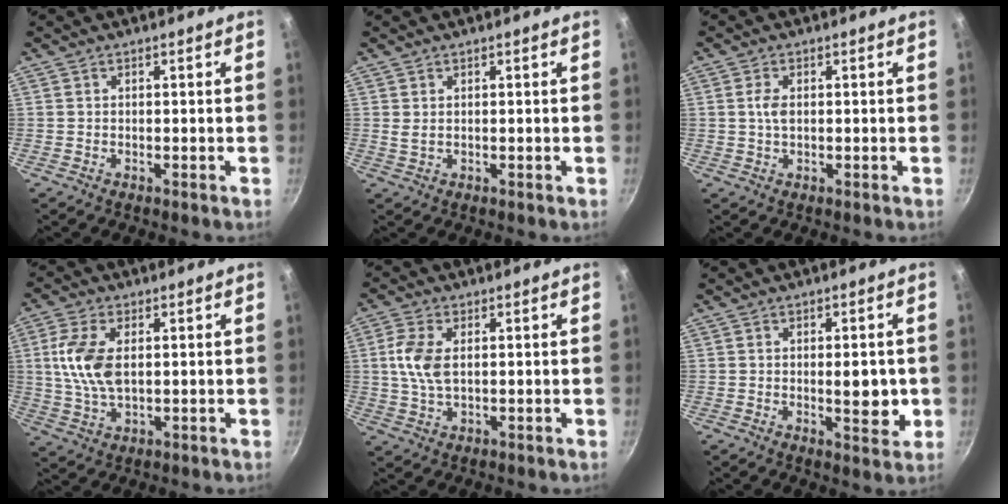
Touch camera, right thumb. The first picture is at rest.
{"total": 1.1, "force": [0.5, 0.4, 0.9], "torque": [-0.018, -0.003, 0.010]}
{"total": 2.6, "force": [0.4, 1.4, 2.1], "torque": [-0.042, 0.001, 0.006]}
{"total": 9.8, "force": [1.5, 5.3, 8.1], "torque": [-0.163, 0.000, 0.030]}
{"total": 7.0, "force": [1.1, 3.8, 5.8], "torque": [-0.121, 0.004, 0.020]}
{"total": 6.4, "force": [-0.5, 2.8, 5.8], "torque": [-0.059, -0.009, -0.005]}